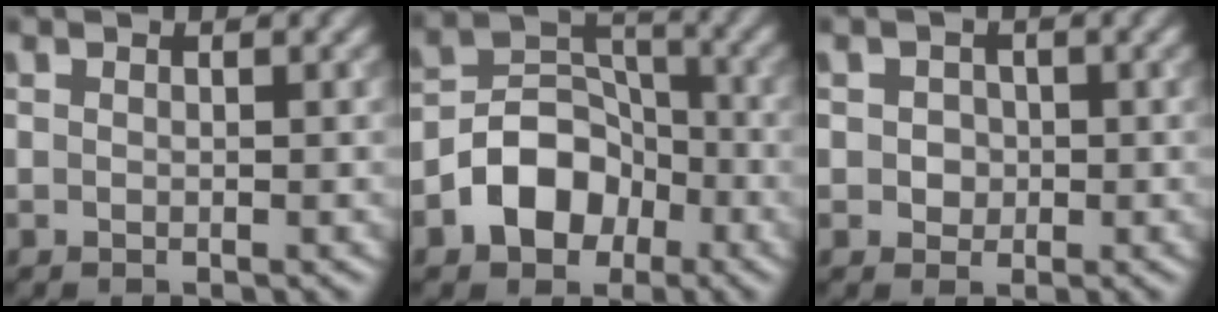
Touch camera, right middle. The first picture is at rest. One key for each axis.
{"total": 6.0, "fx": -2.9, "fy": 4.4, "fz": 3.0, "tx": -0.039, "ty": 0.005, "tz": -0.060}
{"total": 1.4, "fx": 0.1, "fy": 1.3, "fz": 0.5, "tx": -0.003, "ty": -0.002, "tz": 0.001}